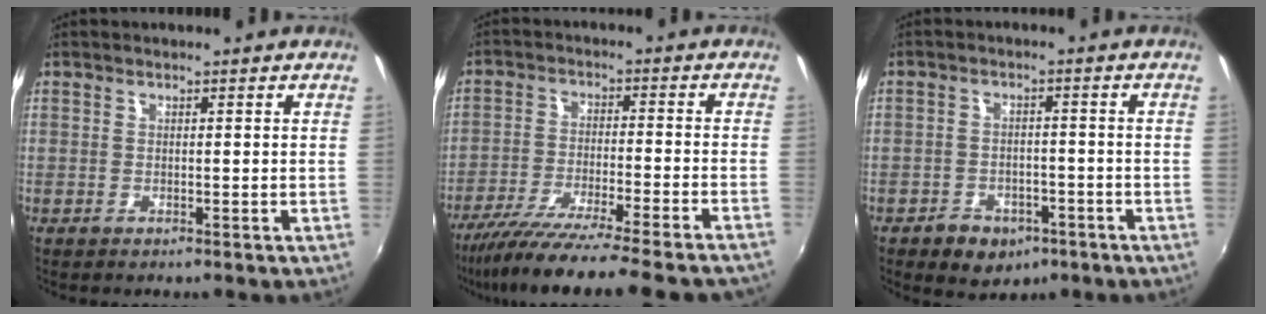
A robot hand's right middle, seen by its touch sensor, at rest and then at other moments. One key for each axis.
{"total": 21.0, "fx": -18.2, "fy": -0.4, "fz": 10.4, "tx": -0.186, "ty": -0.061, "tz": -0.280}
{"total": 7.7, "fx": -4.7, "fy": 5.2, "fz": 3.1, "tx": -0.085, "ty": 0.006, "tz": -0.054}